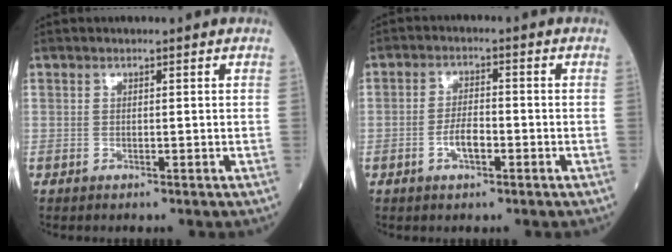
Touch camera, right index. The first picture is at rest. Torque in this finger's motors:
{"motor_torque": [0.31, 0.06, 0.11, 0.03]}